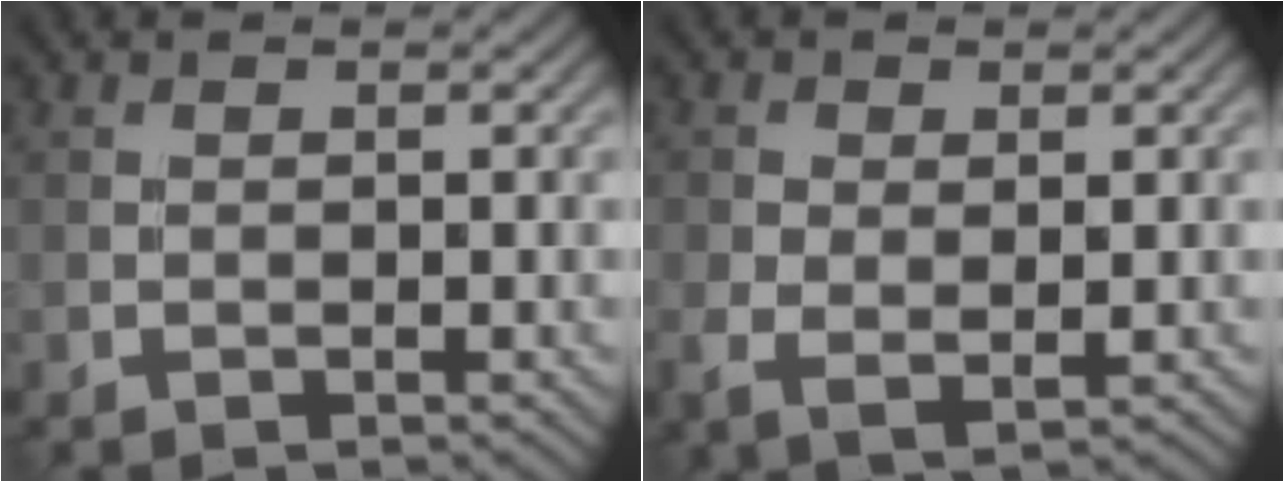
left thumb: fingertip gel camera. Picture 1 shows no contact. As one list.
[{"total": 3.9, "force": [-0.2, 2.3, 3.2], "torque": [-0.076, -0.009, -0.005]}]